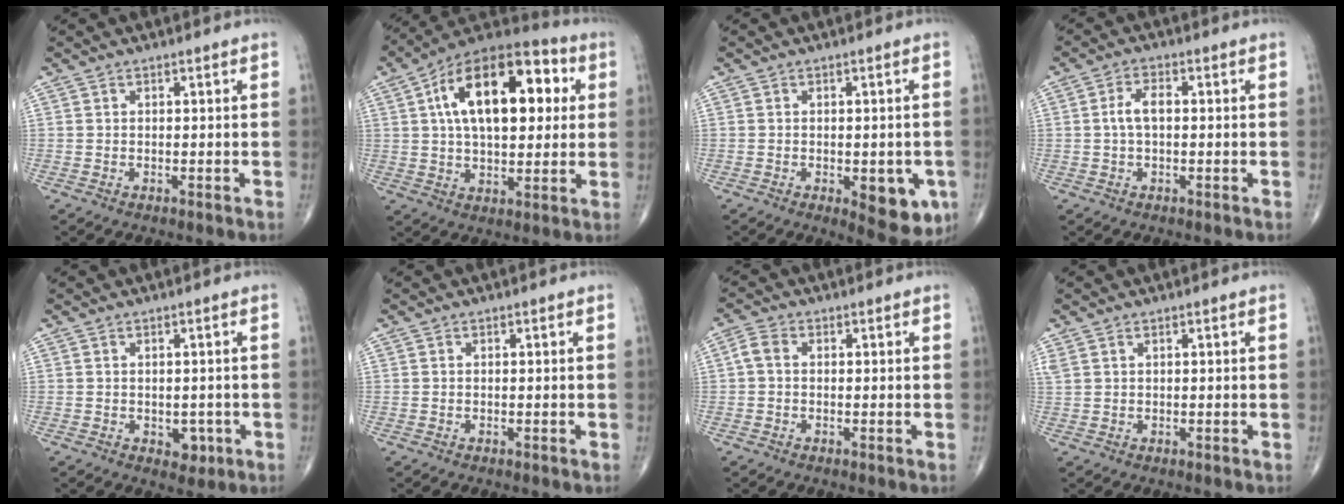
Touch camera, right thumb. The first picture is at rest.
{"total": 22.5, "force": [5.3, 11.7, 18.5], "torque": [-0.267, 0.020, 0.072]}
{"total": 9.0, "force": [-2.8, 4.0, 7.5], "torque": [-0.066, -0.007, -0.025]}
{"total": 3.9, "force": [0.1, 2.0, 3.4], "torque": [-0.072, 0.013, -0.002]}
{"total": 3.0, "force": [-0.8, 2.2, 1.9], "torque": [-0.004, 0.002, -0.003]}
{"total": 0.0}
{"total": 2.8, "force": [0.0, 1.9, 2.0], "torque": [-0.042, 0.008, -0.007]}
{"total": 1.3, "force": [0.8, 0.6, 0.8], "torque": [-0.025, 0.016, 0.025]}